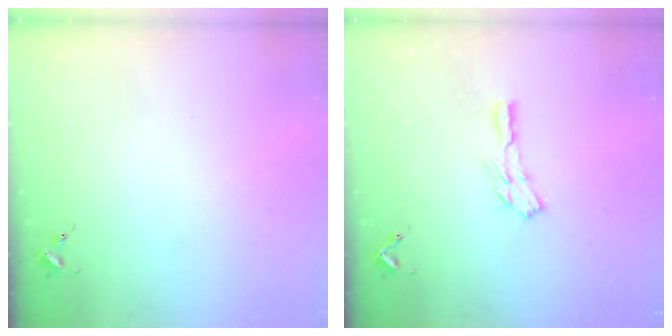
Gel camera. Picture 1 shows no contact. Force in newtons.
{"total": 6.3, "press": 6.3, "slide": 0.3}